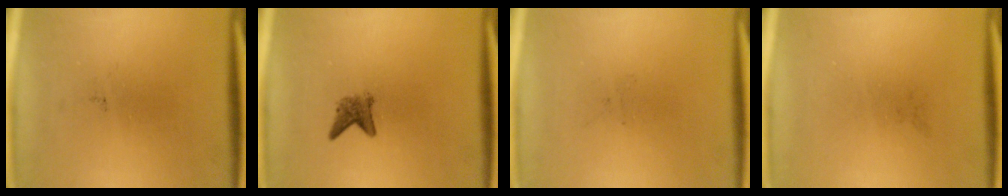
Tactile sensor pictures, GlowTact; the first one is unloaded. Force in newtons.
{"total": 2.1}
{"total": 0.0}
{"total": 0.0}